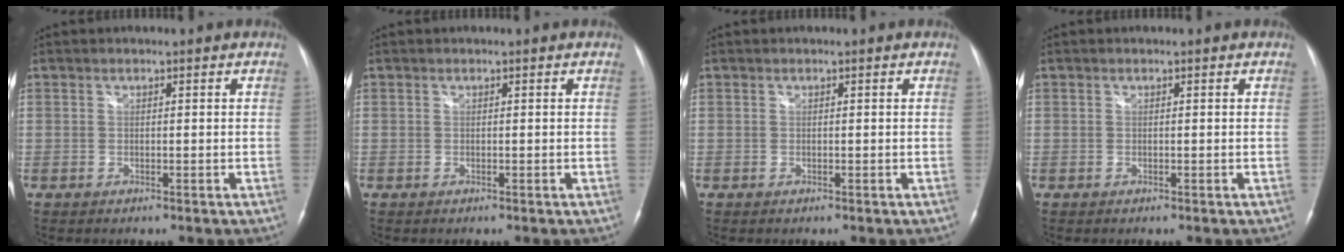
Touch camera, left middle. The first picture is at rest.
{"total": 0.0}
{"total": 0.0}
{"total": 0.0}